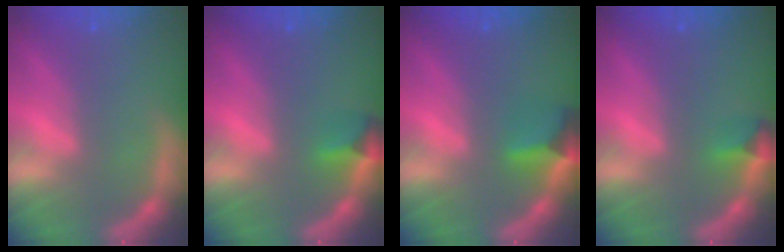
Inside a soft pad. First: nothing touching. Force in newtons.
{"total": 2.4}
{"total": 3.9}
{"total": 1.9}